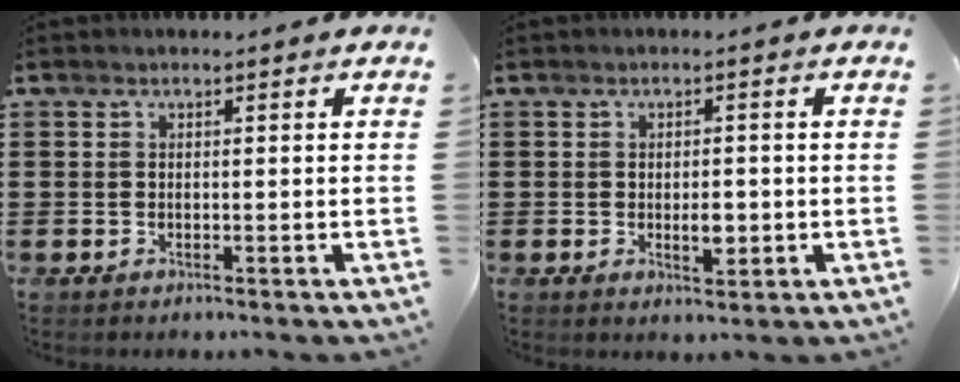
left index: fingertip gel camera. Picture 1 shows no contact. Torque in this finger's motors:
{"motor_torque": [0.07, 0.06, 0.07, 0.06]}